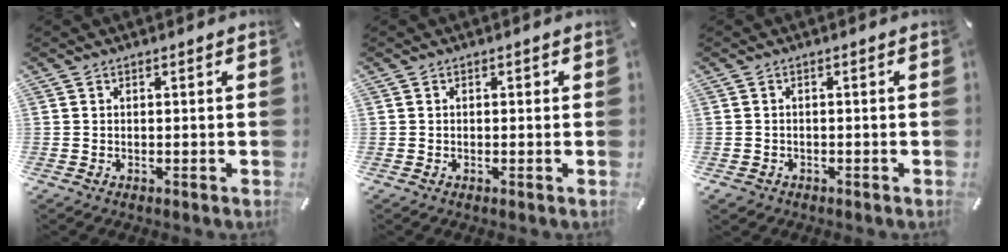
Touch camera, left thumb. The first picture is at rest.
{"total": 0.7, "force": [-0.2, 0.6, 0.4], "torque": [-0.009, 0.004, -0.005]}
{"total": 1.6, "force": [-0.9, 1.2, 0.5], "torque": [-0.010, 0.006, -0.021]}